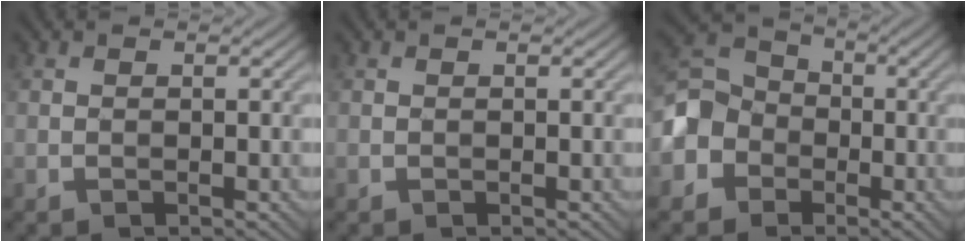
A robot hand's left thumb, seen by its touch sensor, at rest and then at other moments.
{"total": 0.0}
{"total": 6.6, "force": [-2.3, 5.8, 2.1], "torque": [-0.061, 0.006, -0.068]}